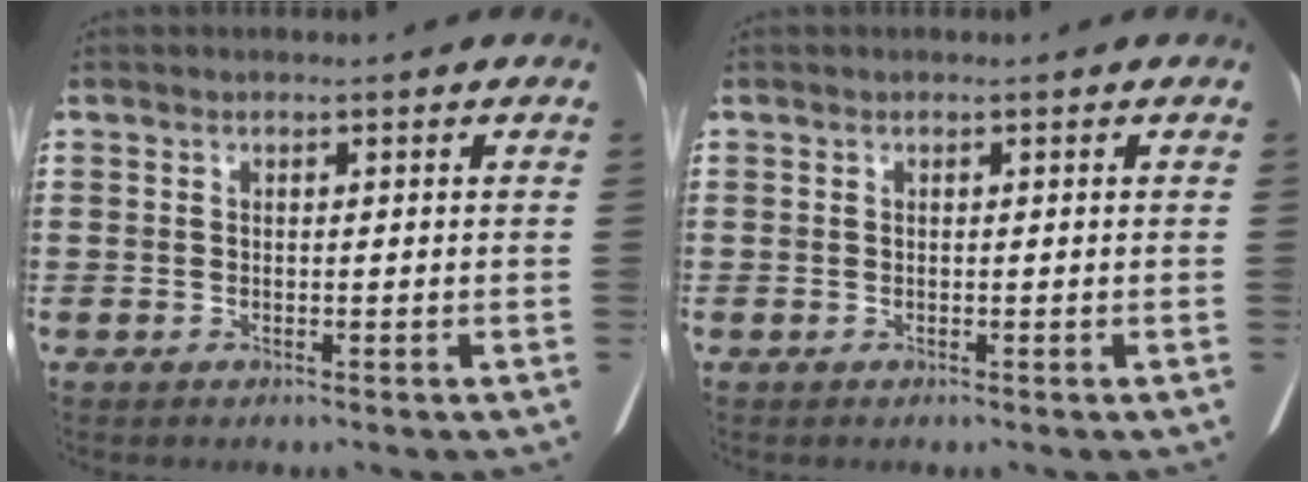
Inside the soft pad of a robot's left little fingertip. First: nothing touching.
{"total": 0.0}